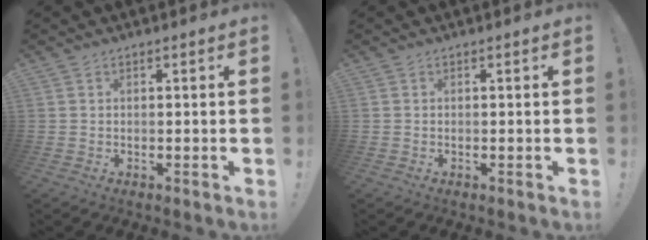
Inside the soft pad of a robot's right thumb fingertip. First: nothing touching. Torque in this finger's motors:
{"motor_torque": [-0.17, -0.07, 0.31, -0.04, 0.09]}